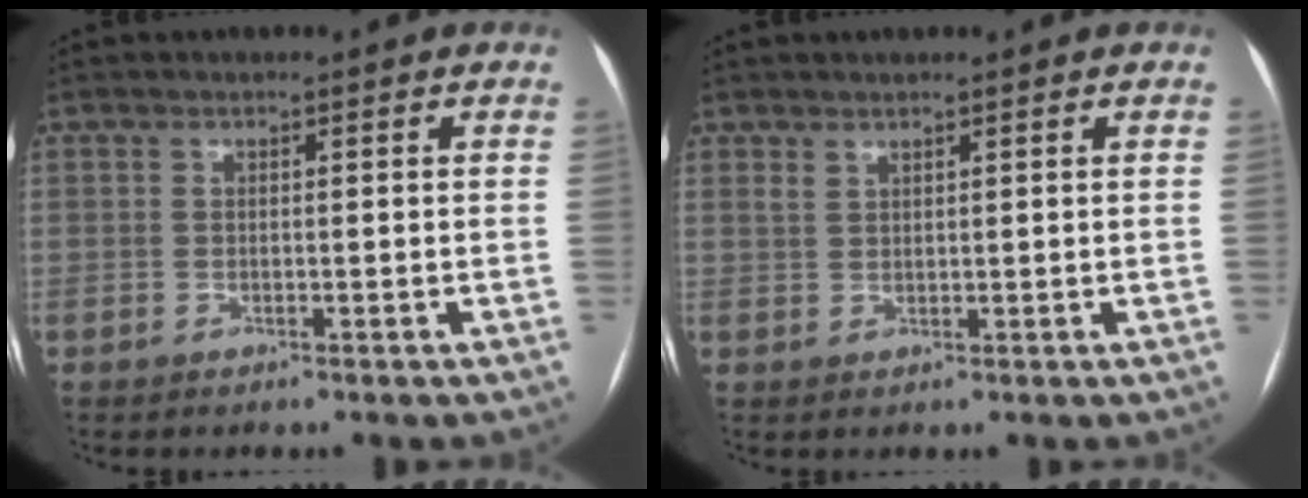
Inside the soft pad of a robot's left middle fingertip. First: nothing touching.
{"total": 1.1, "force": [1.0, 0.3, 0.3], "torque": [-0.005, 0.001, 0.021]}